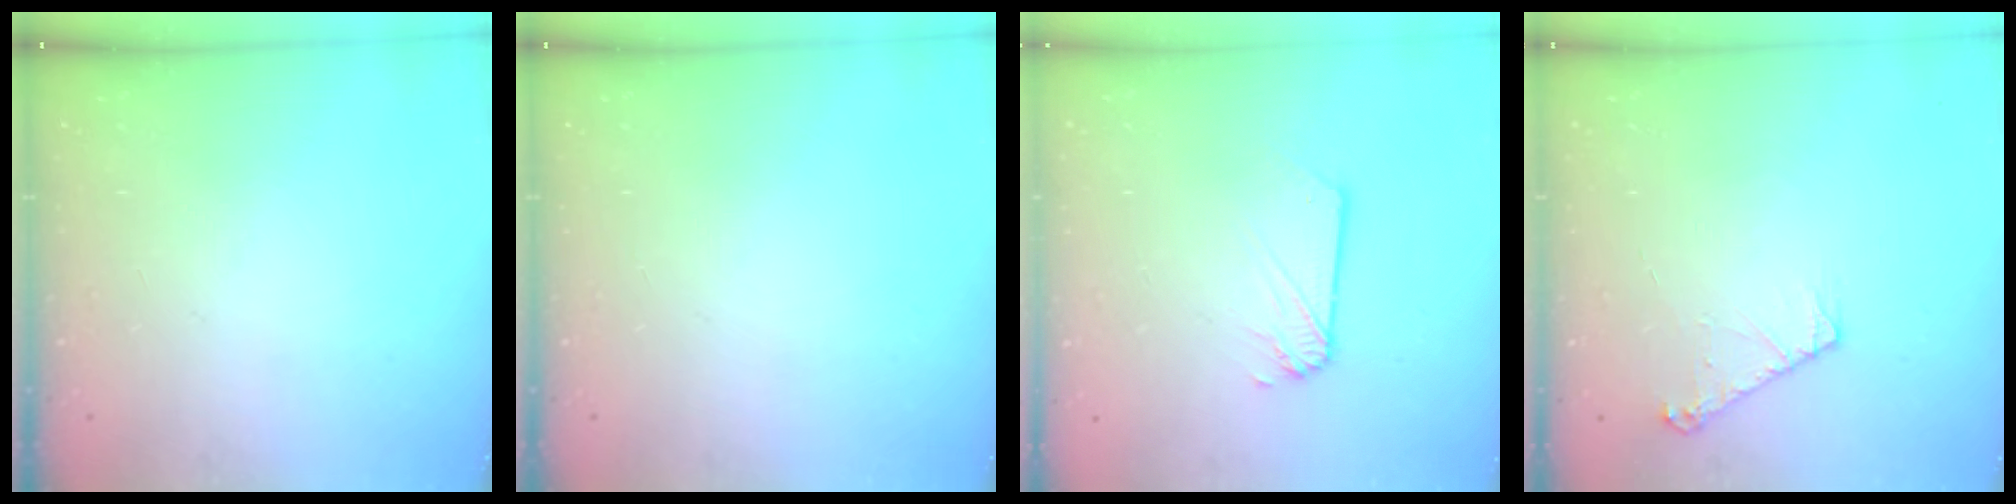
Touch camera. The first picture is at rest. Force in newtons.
{"total": 0.0}
{"total": 1.9, "press": 1.9, "slide": 0.3}
{"total": 6.0, "press": 6.0, "slide": 0.7}